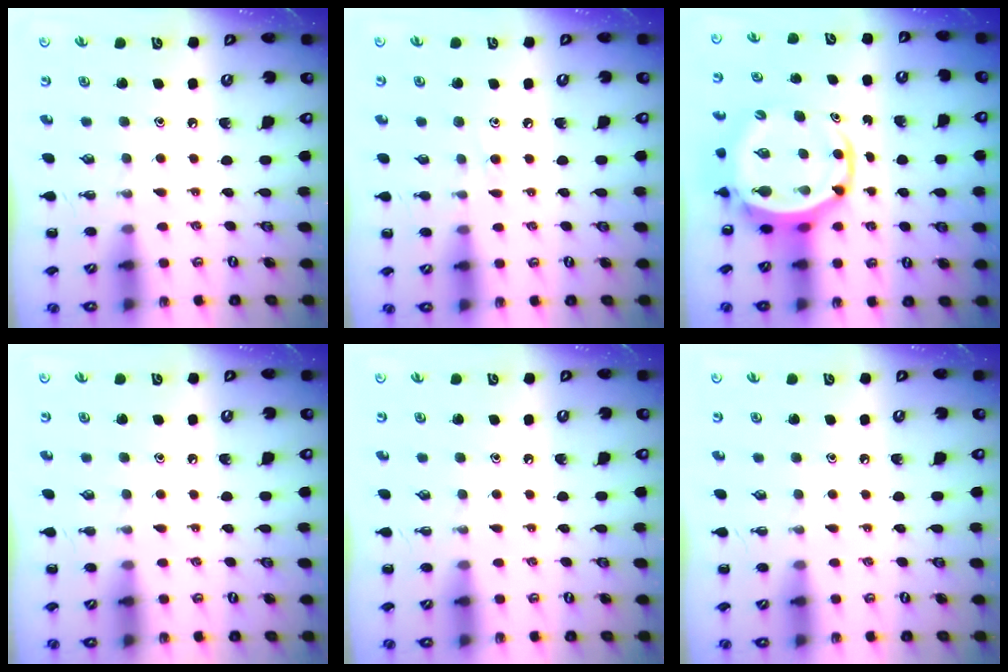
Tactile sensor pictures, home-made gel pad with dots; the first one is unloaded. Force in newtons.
{"total": 6.4, "press": 6.1, "slide": 2.0}
{"total": 7.1, "press": 6.7, "slide": 2.1}
{"total": 0.0}
{"total": 0.0}
{"total": 0.0}